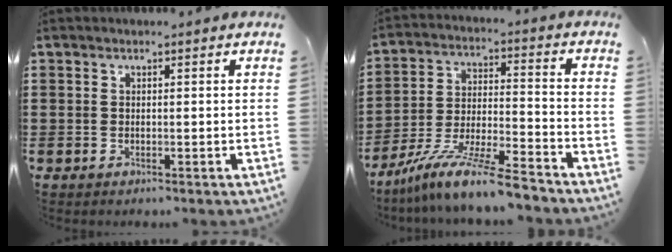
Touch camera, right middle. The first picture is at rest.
{"total": 10.6, "force": [-9.2, 0.1, 5.2], "torque": [-0.102, 0.009, -0.183]}